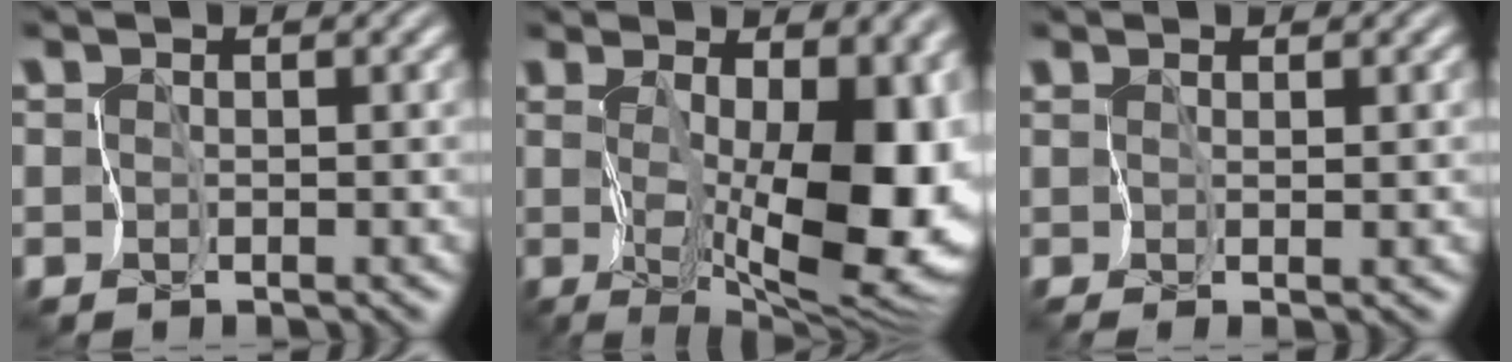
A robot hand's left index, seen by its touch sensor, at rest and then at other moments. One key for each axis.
{"total": 11.5, "fx": -0.4, "fy": 4.0, "fz": 10.7, "tx": -0.161, "ty": -0.014, "tz": 0.000}
{"total": 1.0, "fx": 0.3, "fy": -0.9, "fz": -0.1, "tx": -0.011, "ty": 0.001, "tz": 0.004}